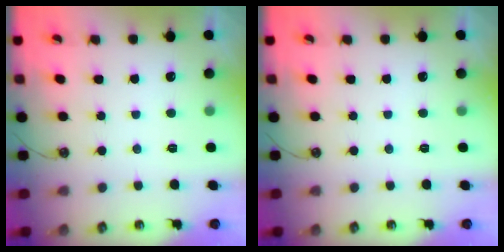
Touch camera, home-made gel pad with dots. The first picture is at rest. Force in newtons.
{"total": 0.0}